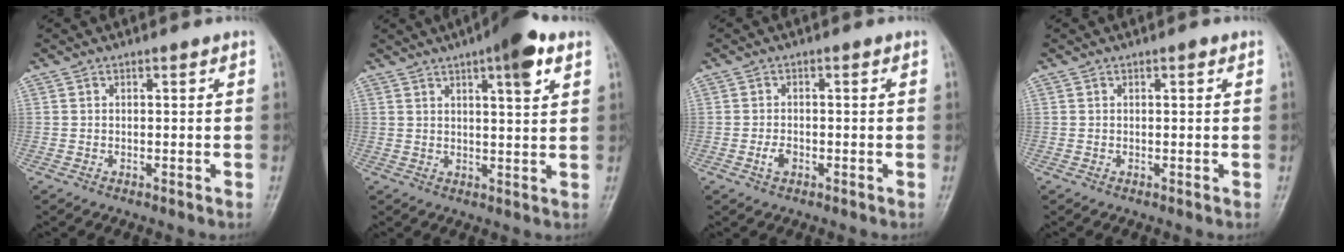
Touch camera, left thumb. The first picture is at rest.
{"total": 9.0, "force": [4.7, 2.2, 7.3], "torque": [-0.096, -0.013, 0.063]}
{"total": 2.2, "force": [-0.9, 1.4, 1.5], "torque": [-0.027, 0.005, -0.019]}
{"total": 0.7, "force": [0.3, 0.3, 0.6], "torque": [-0.005, 0.001, 0.002]}